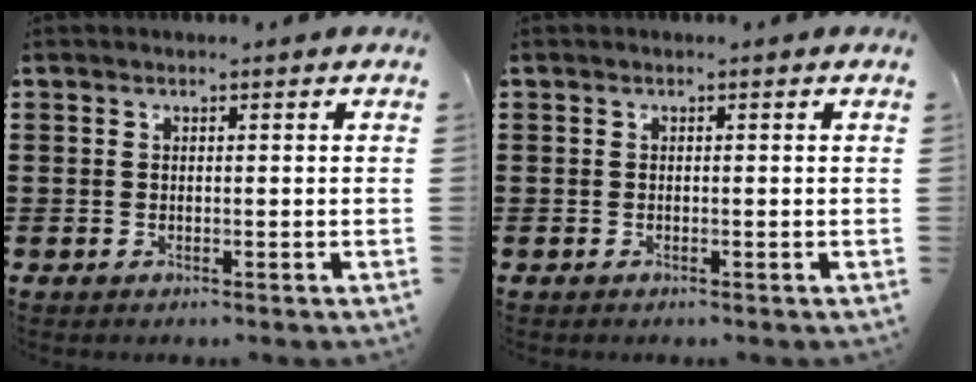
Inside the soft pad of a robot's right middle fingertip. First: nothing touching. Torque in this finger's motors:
{"motor_torque": [-0.60, -0.37, 0.07, 0.00]}